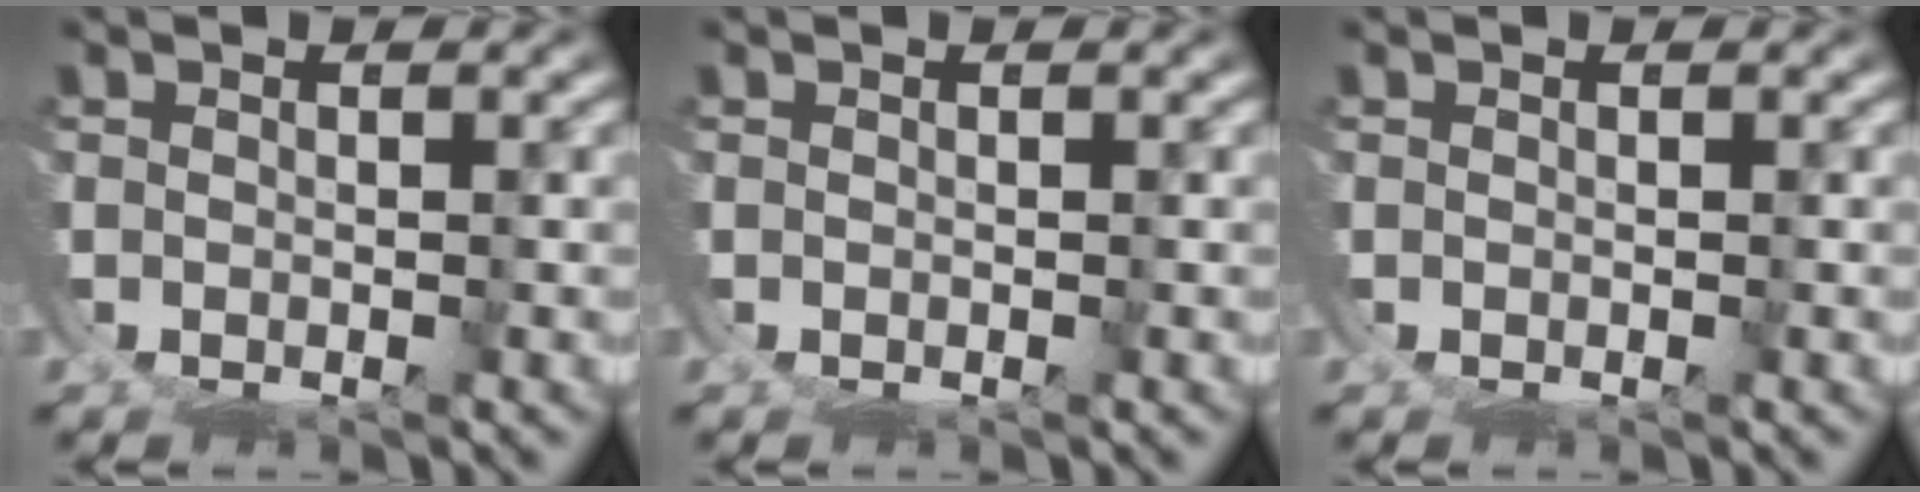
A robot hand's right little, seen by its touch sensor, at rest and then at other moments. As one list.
[{"total": 0.0}, {"total": 0.0}]